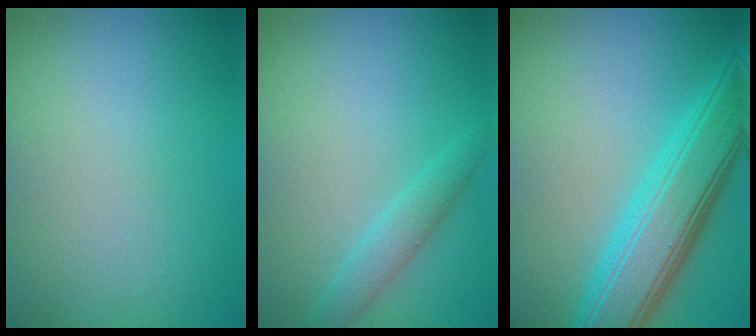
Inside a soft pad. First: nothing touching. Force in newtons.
{"total": 1.9, "press": 1.9, "slide": 0.1}
{"total": 7.3, "press": 7.3, "slide": 0.2}